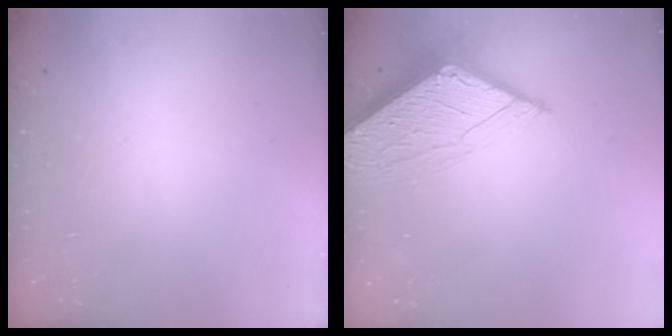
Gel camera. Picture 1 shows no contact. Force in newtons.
{"total": 6.6, "press": 6.6, "slide": 0.7}